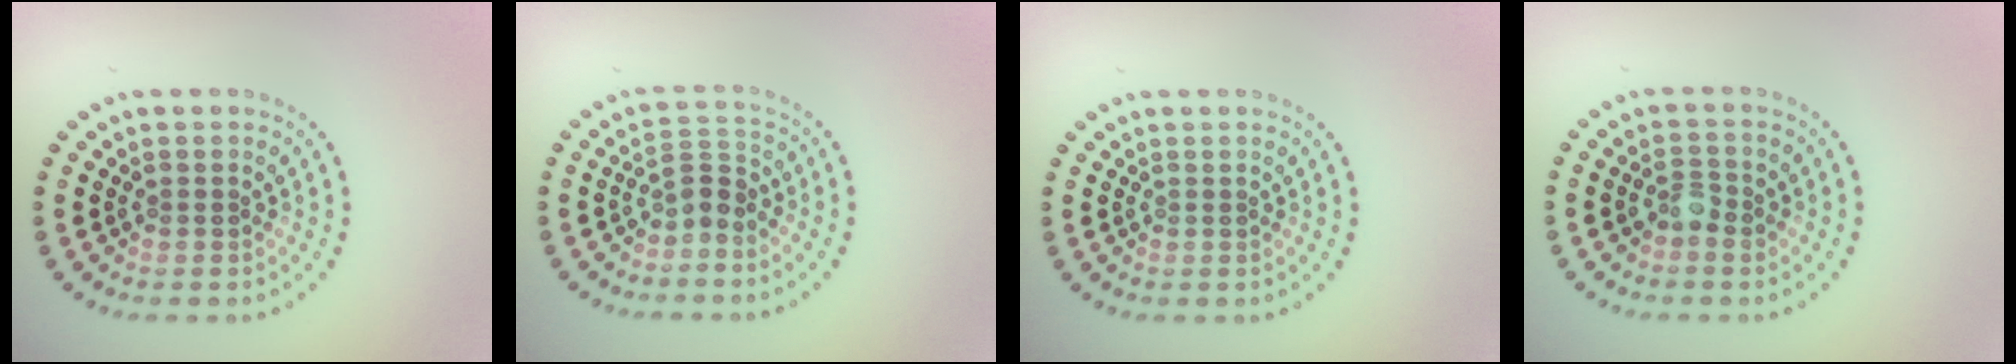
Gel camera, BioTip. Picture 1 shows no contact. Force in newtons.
{"total": 2.2, "press": 1.6, "slide": 1.6}
{"total": 0.0}
{"total": 1.6, "press": 1.5, "slide": 0.3}